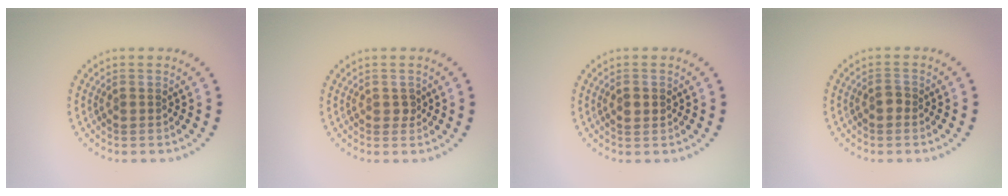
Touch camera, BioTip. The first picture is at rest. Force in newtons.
{"total": 0.9, "press": 0.9, "slide": 0.2}
{"total": 1.9, "press": 1.9, "slide": 0.1}
{"total": 0.8, "press": 0.8, "slide": 0.3}